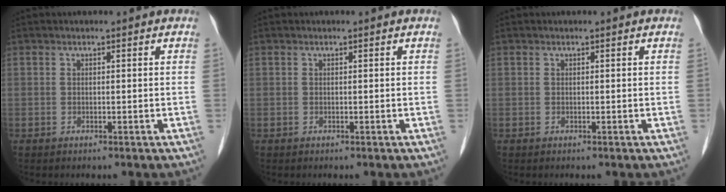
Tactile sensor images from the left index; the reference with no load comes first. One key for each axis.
{"total": 0.0}
{"total": 0.0}